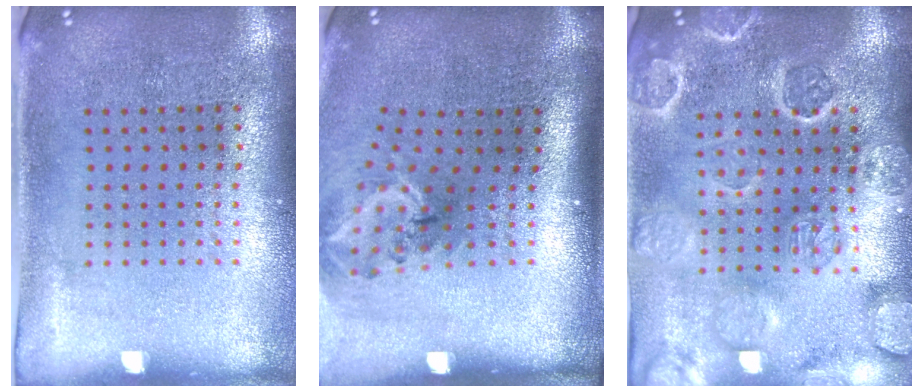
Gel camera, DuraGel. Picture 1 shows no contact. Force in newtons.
{"total": 2.0, "press": 1.3, "slide": 1.5}
{"total": 3.3, "press": 3.1, "slide": 1.0}